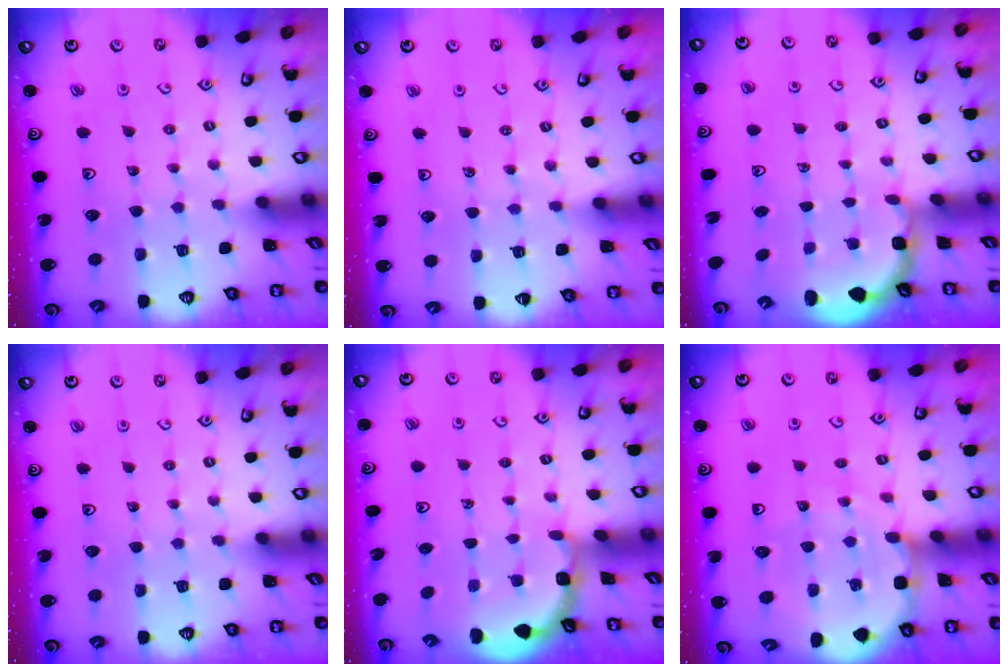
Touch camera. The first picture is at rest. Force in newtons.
{"total": 2.0, "press": 2.0, "slide": 0.3}
{"total": 2.6, "press": 2.0, "slide": 1.7}
{"total": 0.0}
{"total": 2.1, "press": 2.1, "slide": 0.2}
{"total": 8.5, "press": 8.4, "slide": 1.2}